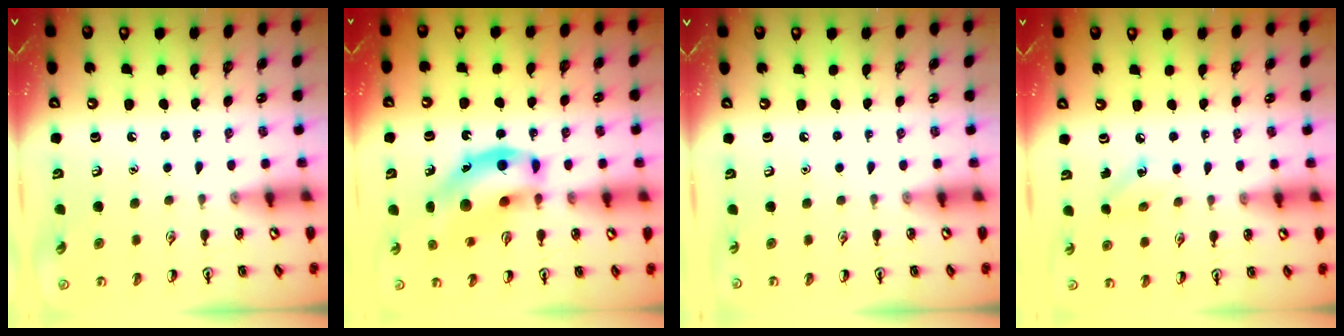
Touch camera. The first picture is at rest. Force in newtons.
{"total": 16.7, "press": 16.2, "slide": 4.3}
{"total": 0.0}
{"total": 5.9, "press": 5.7, "slide": 1.3}